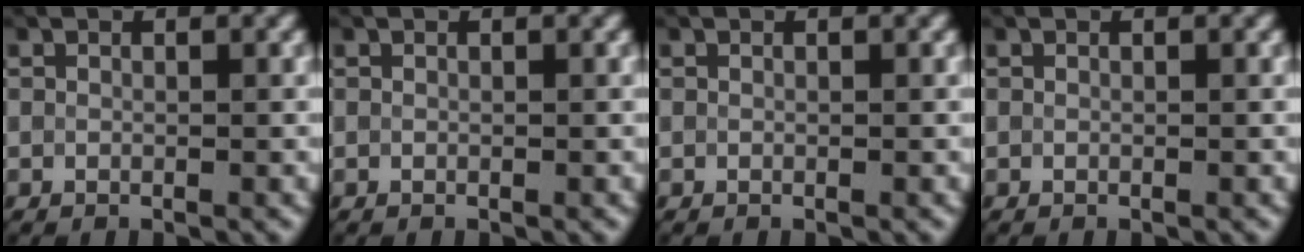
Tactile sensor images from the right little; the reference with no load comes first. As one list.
[{"total": 0.0}, {"total": 0.0}, {"total": 0.0}]